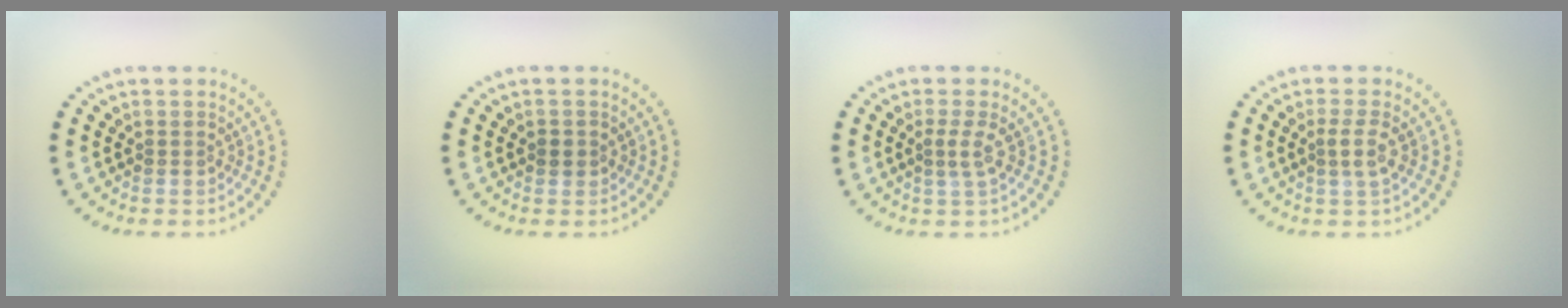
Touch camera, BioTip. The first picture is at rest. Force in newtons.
{"total": 0.8, "press": 0.8, "slide": 0.2}
{"total": 1.5, "press": 1.0, "slide": 1.2}
{"total": 1.5, "press": 1.2, "slide": 1.0}